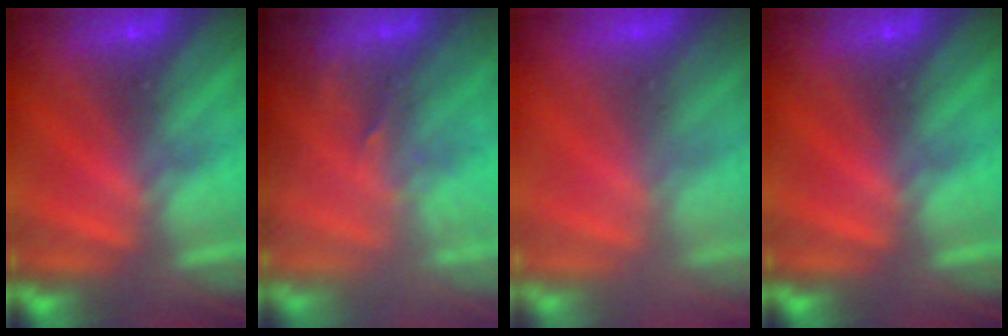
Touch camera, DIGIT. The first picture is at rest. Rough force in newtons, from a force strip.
{"total": 2.9}
{"total": 6.7}
{"total": 0.0}